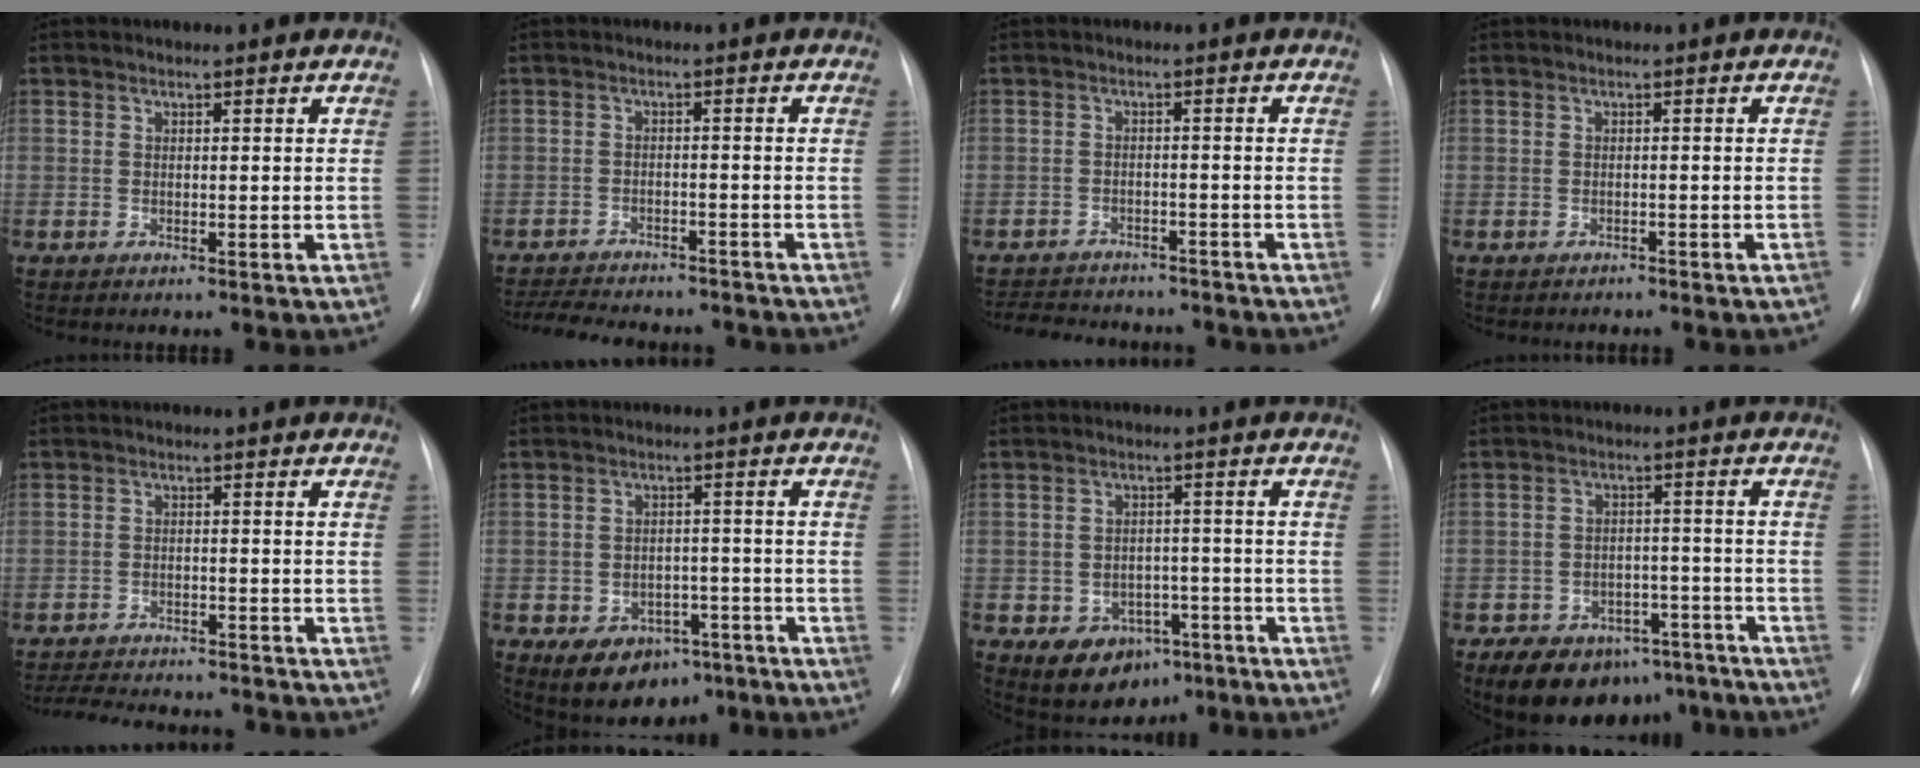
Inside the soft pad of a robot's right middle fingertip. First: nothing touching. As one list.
[{"total": 14.0, "force": [-12.7, 3.4, 4.8], "torque": [-0.099, 0.001, -0.169]}, {"total": 12.1, "force": [-10.9, 4.2, 3.4], "torque": [-0.065, 0.010, -0.140]}, {"total": 1.7, "force": [-1.5, 0.4, 0.6], "torque": [-0.012, 0.002, -0.014]}, {"total": 13.3, "force": [-12.3, 2.6, 4.4], "torque": [-0.087, -0.002, -0.167]}, {"total": 9.1, "force": [-5.3, 6.2, 4.2], "torque": [-0.058, 0.019, -0.067]}, {"total": 8.2, "force": [-4.4, 6.0, 3.5], "torque": [-0.052, 0.017, -0.055]}, {"total": 13.5, "force": [-10.1, 7.5, 5.0], "torque": [-0.066, 0.021, -0.138]}]